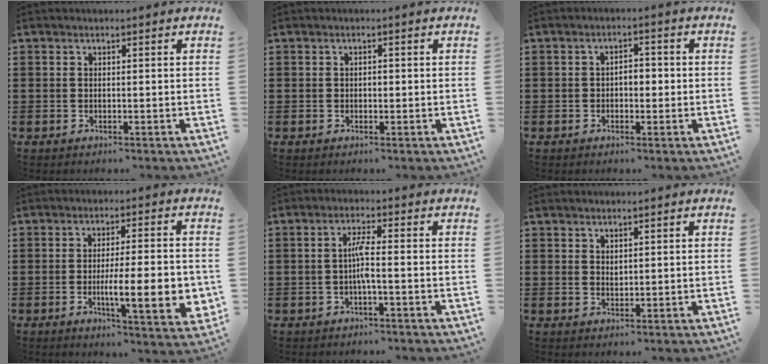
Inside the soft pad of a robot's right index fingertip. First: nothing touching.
{"total": 0.6, "force": [-0.1, 0.4, 0.5], "torque": [-0.011, 0.001, -0.002]}
{"total": 2.4, "force": [-0.5, 1.4, 1.9], "torque": [-0.037, 0.007, -0.014]}
{"total": 10.3, "force": [-2.0, 2.4, 9.8], "torque": [-0.149, -0.008, -0.031]}
{"total": 3.3, "force": [-0.8, 0.2, 3.2], "torque": [-0.069, -0.003, -0.020]}
{"total": 1.1, "force": [1.0, 0.4, 0.2], "torque": [-0.006, 0.002, 0.018]}